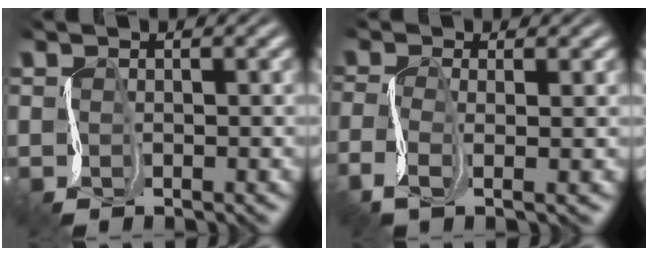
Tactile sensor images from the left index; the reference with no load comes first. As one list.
[{"total": 3.1, "force": [-1.5, 1.0, 2.5], "torque": [-0.075, -0.007, -0.038]}]